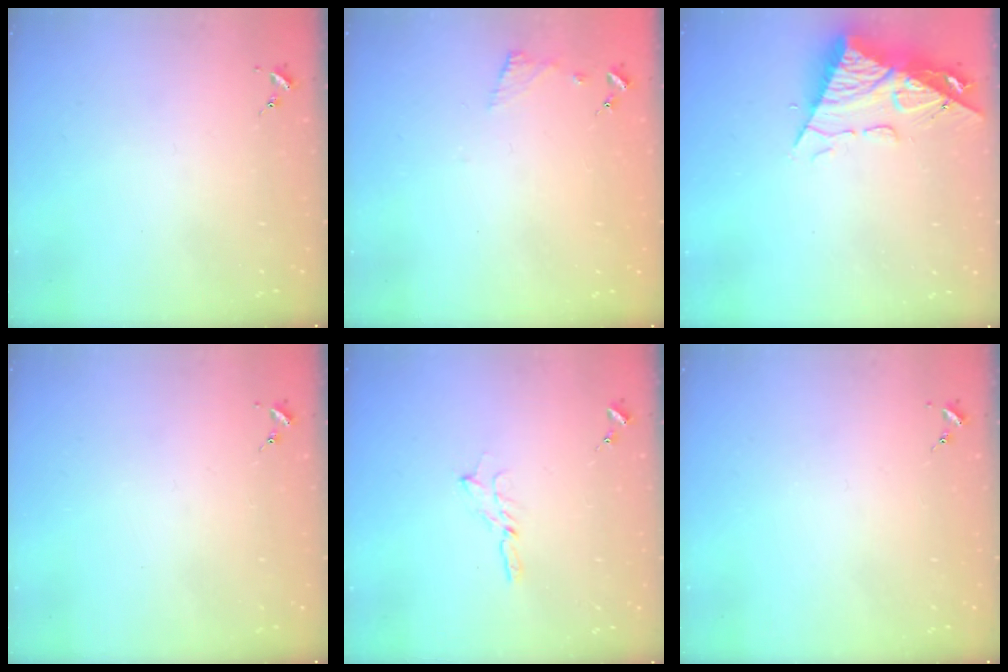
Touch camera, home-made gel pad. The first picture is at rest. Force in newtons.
{"total": 4.9, "press": 4.9, "slide": 0.6}
{"total": 12.3, "press": 12.2, "slide": 1.3}
{"total": 0.0}
{"total": 3.0, "press": 3.0, "slide": 0.1}
{"total": 0.0}